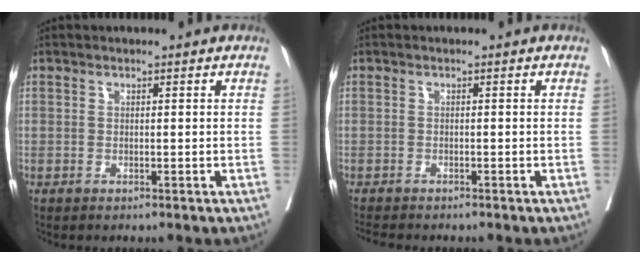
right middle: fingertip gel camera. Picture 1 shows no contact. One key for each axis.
{"total": 3.3, "fx": -3.0, "fy": 0.5, "fz": 1.2, "tx": -0.021, "ty": -0.010, "tz": -0.049}